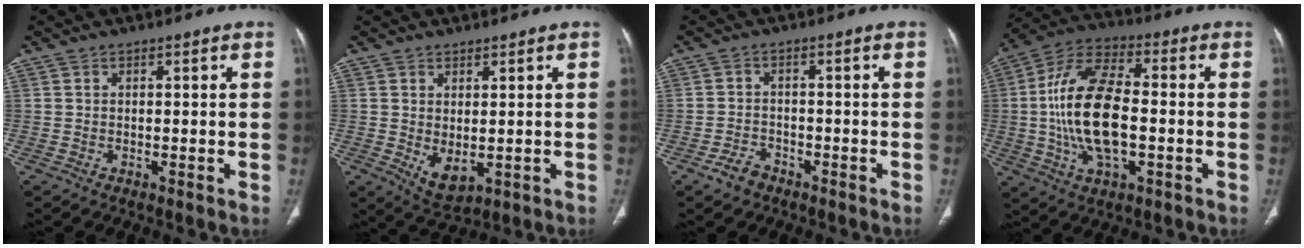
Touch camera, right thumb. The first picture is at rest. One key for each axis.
{"total": 5.1, "fx": -0.5, "fy": 2.7, "fz": 4.2, "tx": -0.065, "ty": -0.010, "tz": 0.011}
{"total": 3.5, "fx": -2.5, "fy": 2.2, "fz": 1.1, "tx": -0.019, "ty": 0.020, "tz": -0.040}
{"total": 18.1, "fx": -1.7, "fy": 8.8, "fz": 15.7, "tx": -0.306, "ty": 0.022, "tz": -0.032}